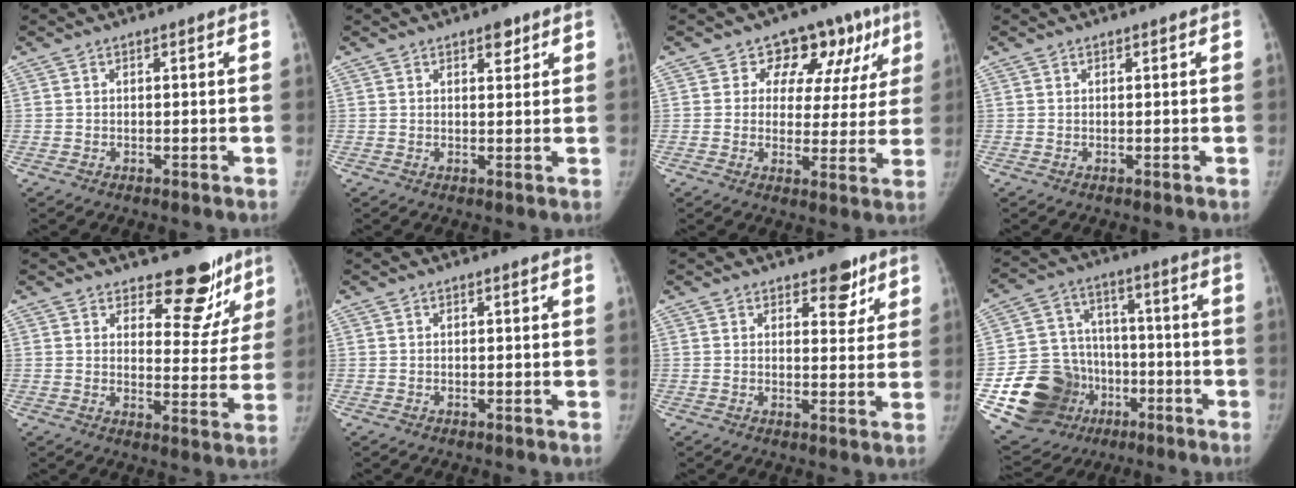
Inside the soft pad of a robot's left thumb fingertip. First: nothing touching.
{"total": 2.7, "force": [1.7, 1.3, 1.6], "torque": [-0.008, -0.007, 0.023]}
{"total": 13.0, "force": [7.2, 9.1, 5.8], "torque": [-0.006, -0.015, 0.080]}
{"total": 0.0}
{"total": 10.7, "force": [8.8, 5.0, 3.5], "torque": [0.003, -0.076, 0.108]}
{"total": 0.0}
{"total": 5.4, "force": [3.5, 2.9, 2.8], "torque": [-0.003, -0.019, 0.045]}
{"total": 19.9, "force": [-6.7, 16.8, 8.2], "torque": [-0.131, 0.069, -0.098]}